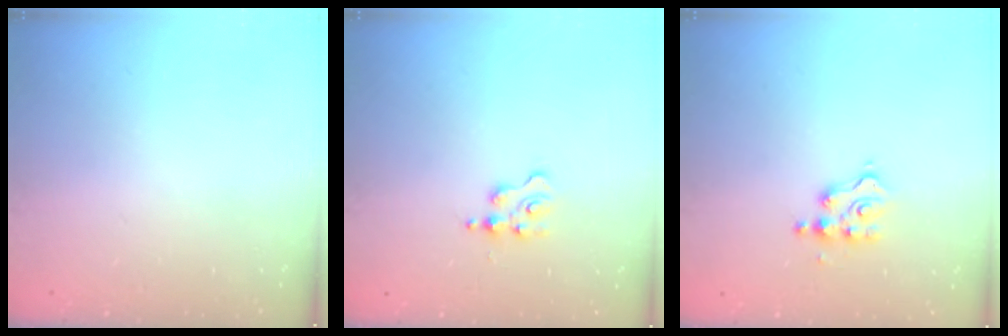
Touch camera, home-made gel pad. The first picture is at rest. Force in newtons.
{"total": 2.5, "press": 2.5, "slide": 0.3}
{"total": 4.5, "press": 4.4, "slide": 0.6}